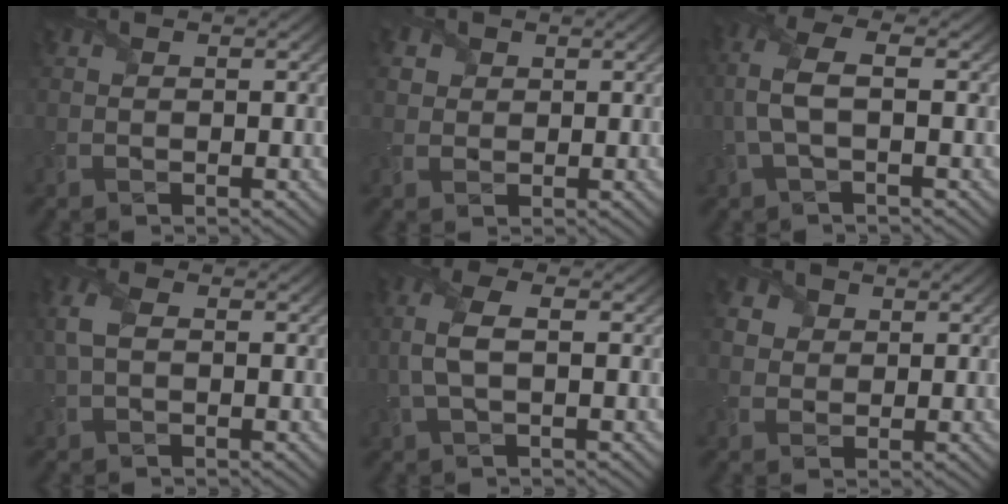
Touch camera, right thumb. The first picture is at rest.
{"total": 2.7, "force": [1.3, 2.2, 0.8], "torque": [-0.037, 0.000, 0.028]}
{"total": 5.1, "force": [-0.5, 1.8, 4.7], "torque": [-0.121, 0.015, -0.015]}
{"total": 3.7, "force": [0.5, 2.1, 3.0], "torque": [-0.081, 0.010, 0.005]}
{"total": 4.7, "force": [-0.1, 1.9, 4.3], "torque": [-0.113, 0.010, -0.005]}
{"total": 3.7, "force": [1.6, 3.1, 1.4], "torque": [-0.061, 0.008, 0.025]}